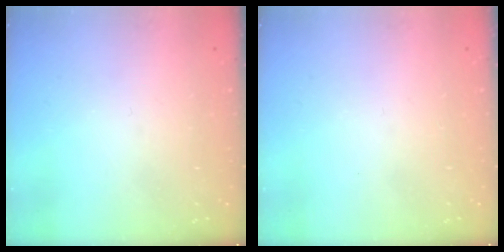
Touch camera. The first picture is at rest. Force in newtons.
{"total": 1.5, "press": 1.5, "slide": 0.1}